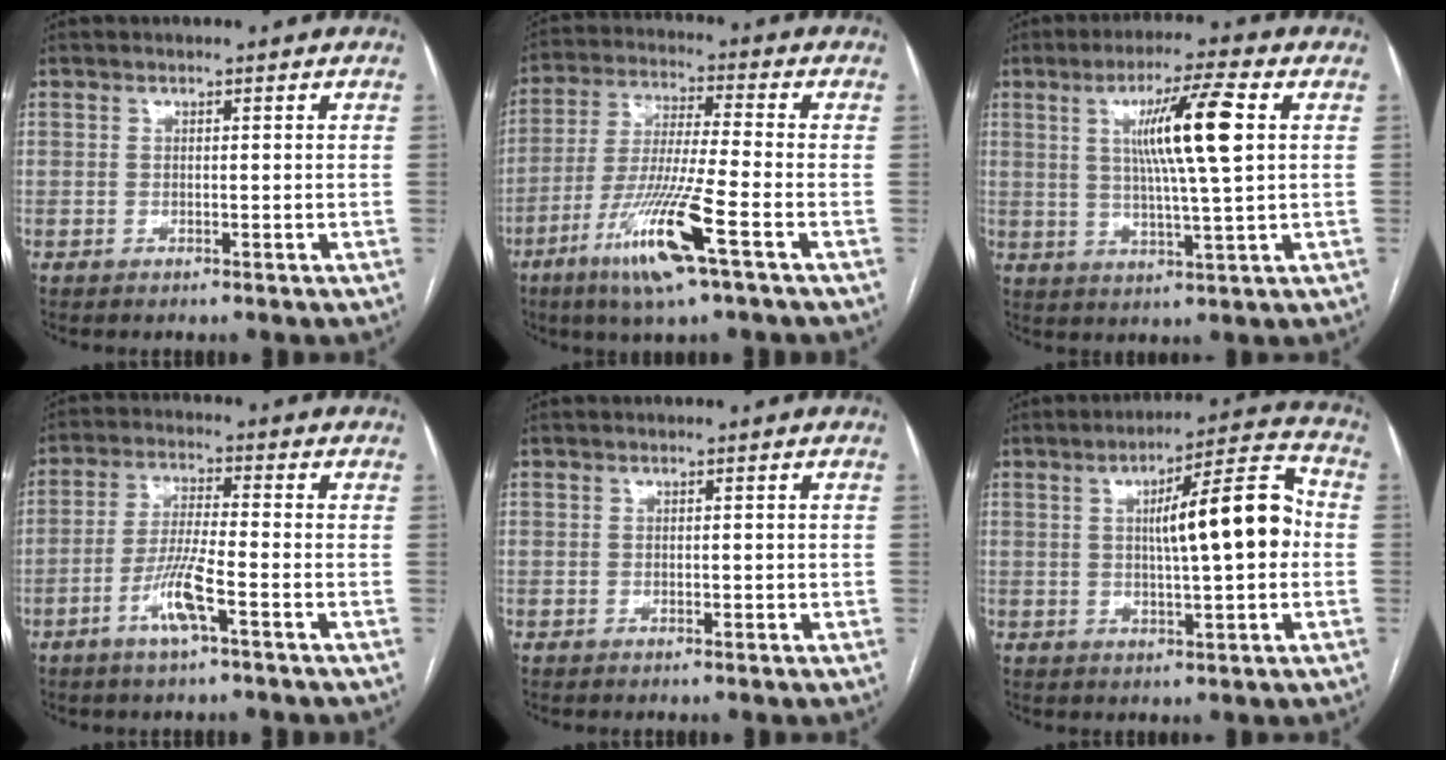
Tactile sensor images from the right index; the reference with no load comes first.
{"total": 13.4, "force": [-6.5, 0.0, 11.7], "torque": [-0.241, -0.025, -0.122]}
{"total": 10.9, "force": [2.7, -0.3, 10.6], "torque": [-0.184, 0.002, 0.045]}
{"total": 7.1, "force": [-3.4, 0.3, 6.2], "torque": [-0.129, -0.004, -0.066]}
{"total": 0.9, "force": [-0.1, 0.4, 0.7], "torque": [-0.012, 0.004, 0.004]}
{"total": 12.3, "force": [0.8, 2.0, 12.1], "torque": [-0.177, 0.031, 0.011]}